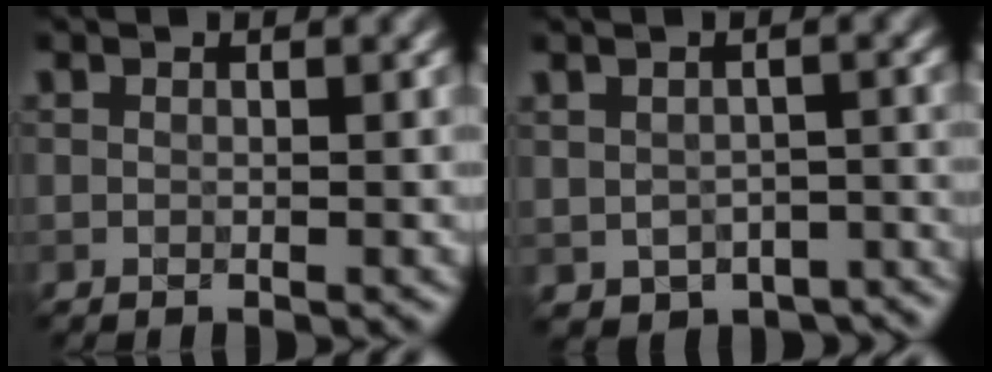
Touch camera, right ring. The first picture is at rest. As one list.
[{"total": 3.6, "force": [-2.2, 2.4, 1.5], "torque": [-0.016, -0.020, -0.022]}]